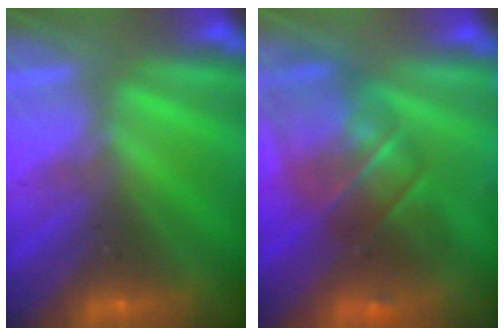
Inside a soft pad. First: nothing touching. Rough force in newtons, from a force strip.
{"total": 6.8}